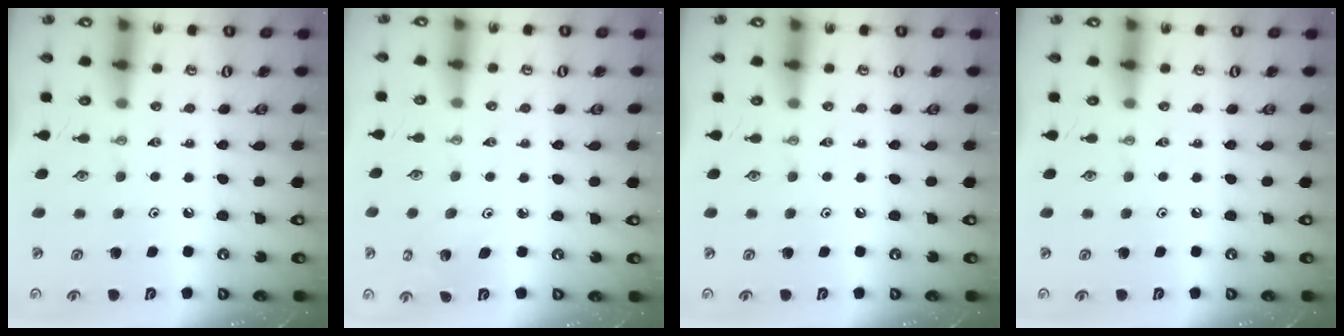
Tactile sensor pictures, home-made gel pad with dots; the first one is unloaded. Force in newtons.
{"total": 2.4, "press": 2.4, "slide": 0.2}
{"total": 0.0}
{"total": 0.0}